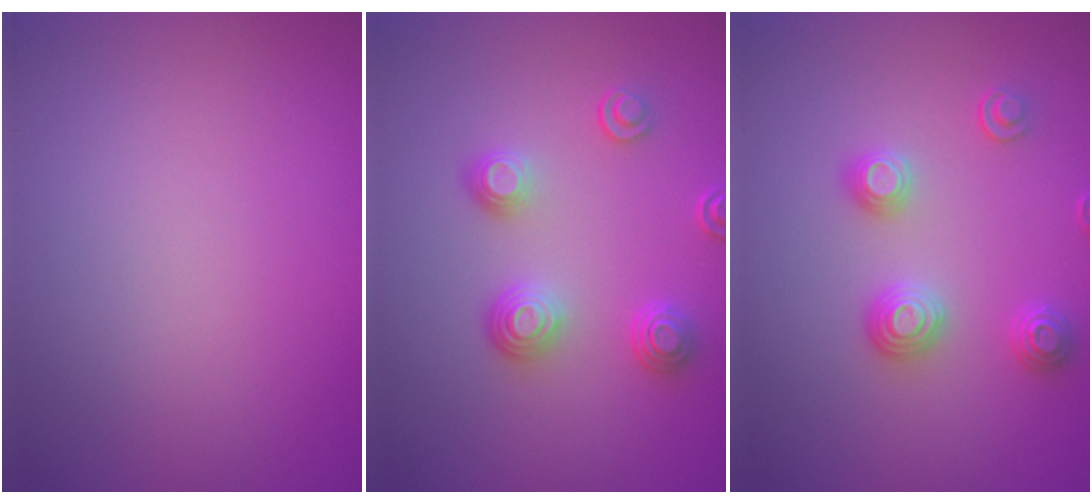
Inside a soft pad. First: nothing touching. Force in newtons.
{"total": 3.5, "press": 2.8, "slide": 2.2}
{"total": 3.0, "press": 2.6, "slide": 1.3}